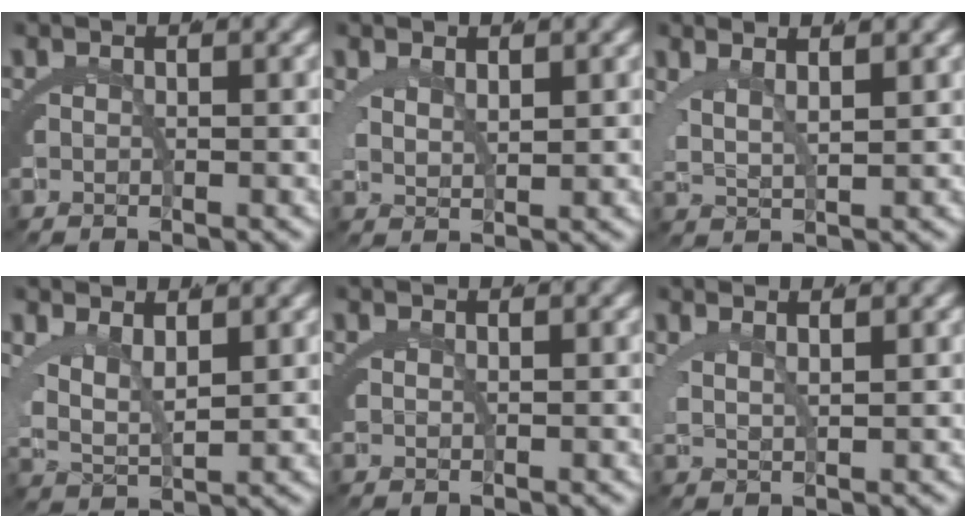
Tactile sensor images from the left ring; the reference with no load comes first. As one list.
[{"total": 1.8, "force": [1.3, 0.2, 1.2], "torque": [-0.031, -0.017, 0.038]}, {"total": 4.4, "force": [2.5, 2.0, 3.0], "torque": [-0.053, -0.002, 0.046]}, {"total": 5.0, "force": [1.4, 3.2, 3.6], "torque": [-0.086, -0.020, 0.034]}, {"total": 0.7, "force": [0.4, -0.5, 0.4], "torque": [-0.011, -0.006, 0.013]}, {"total": 2.5, "force": [1.9, 0.3, 1.6], "torque": [-0.027, -0.001, 0.037]}]